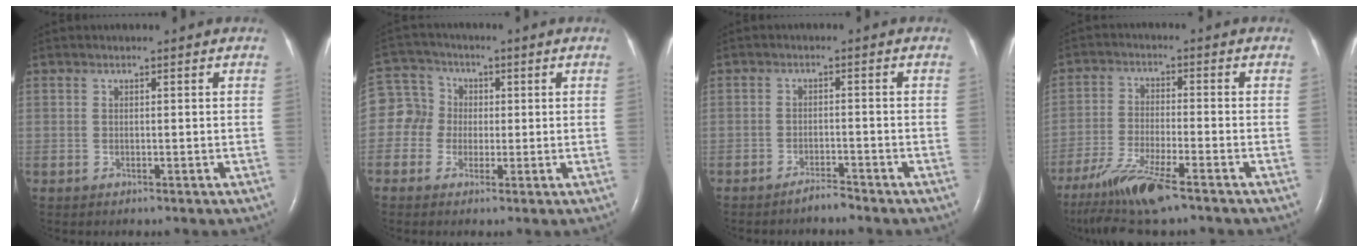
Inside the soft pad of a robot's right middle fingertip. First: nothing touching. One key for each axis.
{"total": 5.8, "fx": -0.1, "fy": 5.5, "fz": 1.8, "tx": -0.051, "ty": 0.027, "tz": -0.005}
{"total": 1.9, "fx": -1.9, "fy": 0.1, "fz": 0.4, "tx": -0.008, "ty": -0.002, "tz": -0.032}
{"total": 10.5, "fx": -7.4, "fy": 1.1, "fz": 7.3, "tx": -0.148, "ty": -0.032, "tz": -0.134}